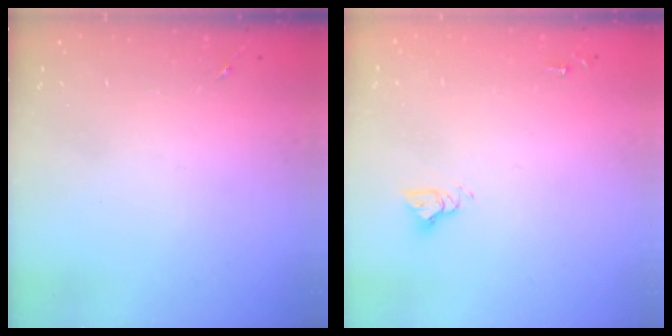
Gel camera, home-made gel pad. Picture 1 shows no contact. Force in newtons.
{"total": 4.8, "press": 4.8, "slide": 0.4}